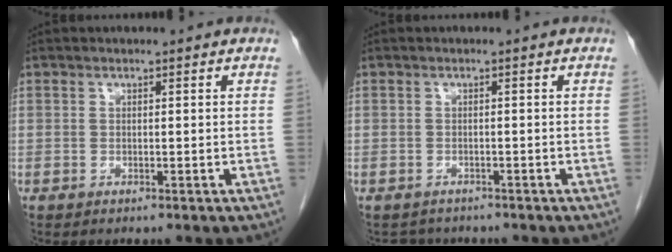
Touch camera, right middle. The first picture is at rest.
{"total": 2.6, "force": [-2.3, 1.1, -0.2], "torque": [0.001, 0.000, -0.034]}